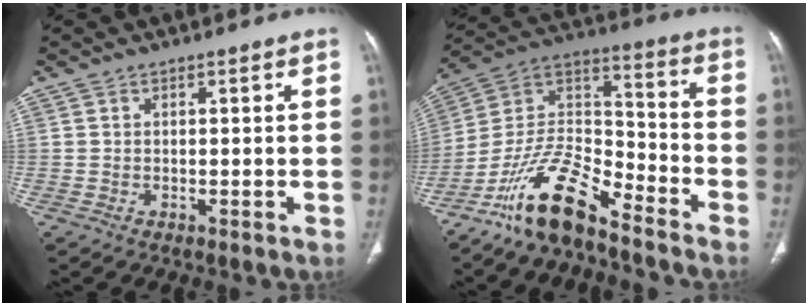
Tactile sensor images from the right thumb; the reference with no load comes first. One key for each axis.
{"total": 15.4, "fx": -11.5, "fy": 5.1, "fz": 9.0, "tx": -0.154, "ty": 0.091, "tz": -0.217}